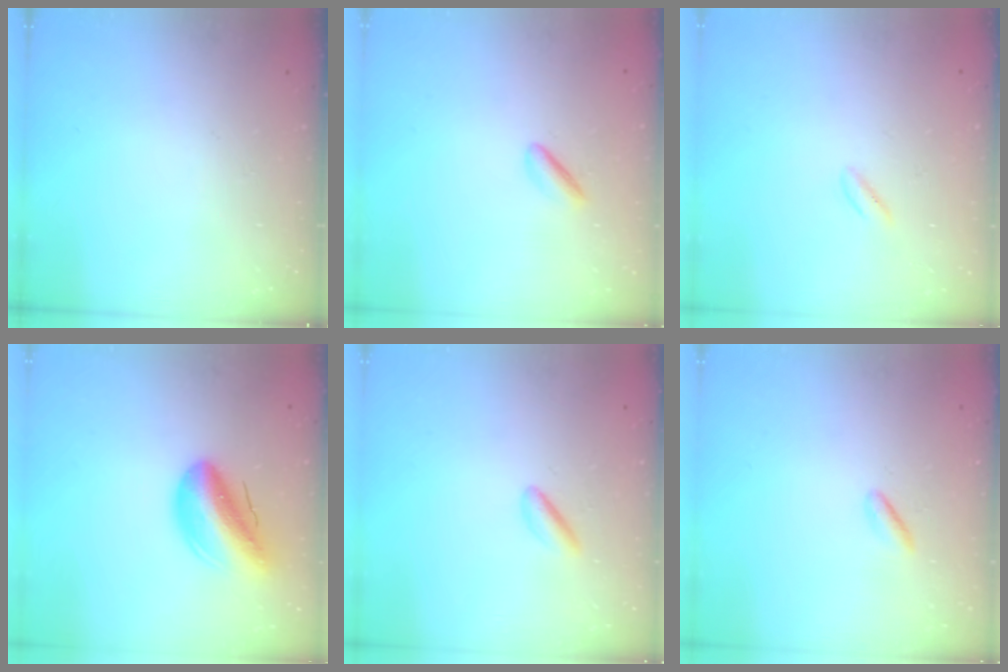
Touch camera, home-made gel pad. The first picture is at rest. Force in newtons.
{"total": 1.8, "press": 1.7, "slide": 0.6}
{"total": 0.7, "press": 0.3, "slide": 0.6}
{"total": 14.7, "press": 14.0, "slide": 4.5}
{"total": 2.5, "press": 2.3, "slide": 1.0}
{"total": 1.0, "press": 0.7, "slide": 0.6}